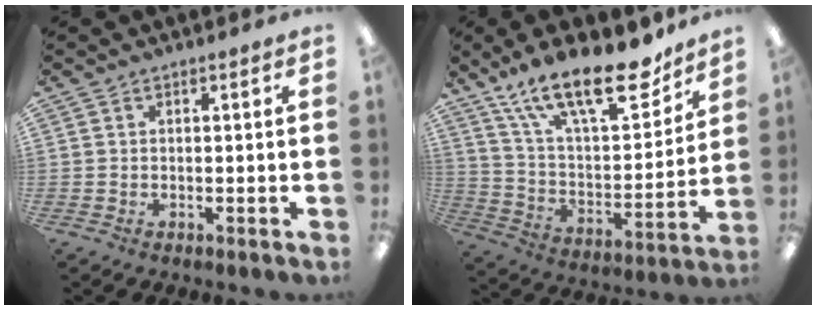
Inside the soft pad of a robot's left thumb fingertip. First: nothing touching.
{"total": 23.2, "force": [17.0, 8.0, 13.7], "torque": [-0.222, -0.106, 0.291]}